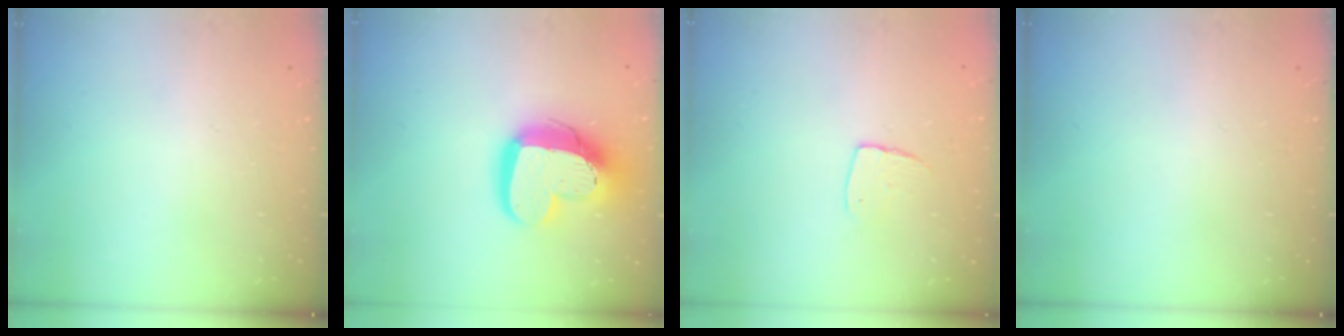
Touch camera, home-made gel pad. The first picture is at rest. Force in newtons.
{"total": 17.3, "press": 17.3, "slide": 1.6}
{"total": 6.0, "press": 6.0, "slide": 0.3}
{"total": 0.0}